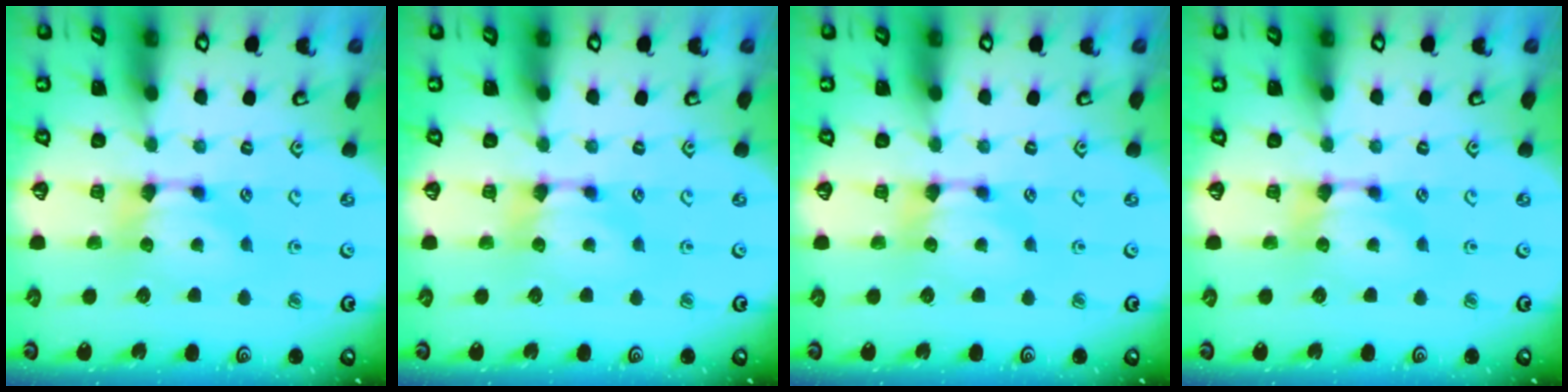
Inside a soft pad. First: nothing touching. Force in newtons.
{"total": 0.0}
{"total": 0.0}
{"total": 0.0}